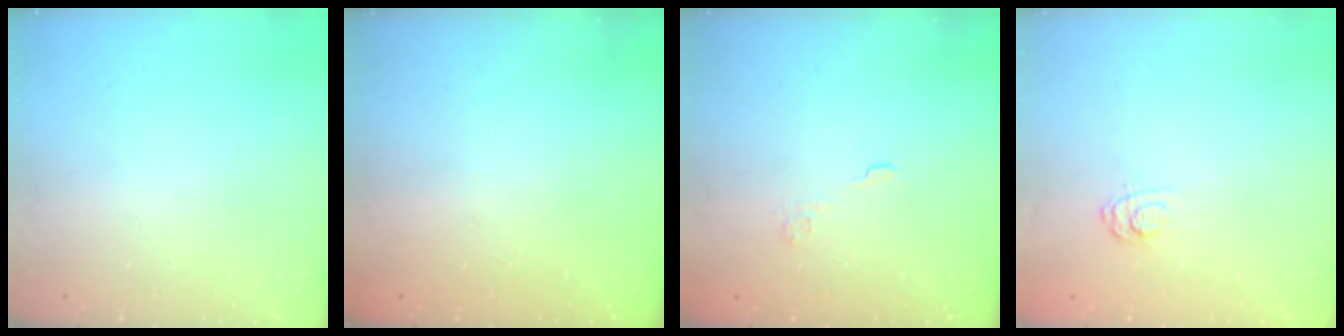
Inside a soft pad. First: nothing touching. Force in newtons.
{"total": 2.5, "press": 2.4, "slide": 0.8}
{"total": 2.1, "press": 1.6, "slide": 1.4}
{"total": 9.2, "press": 9.1, "slide": 1.4}